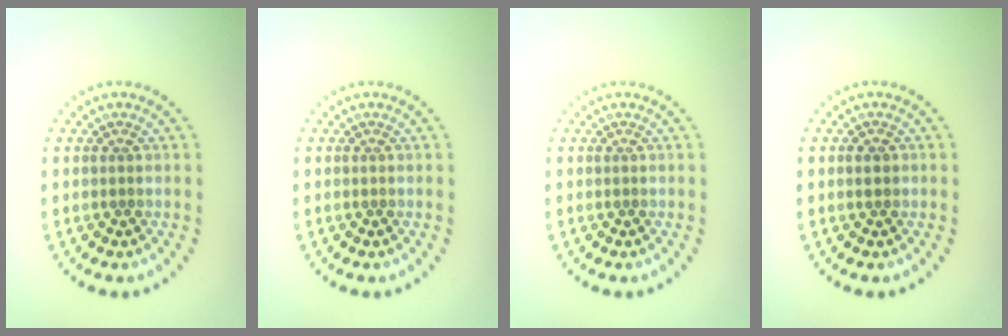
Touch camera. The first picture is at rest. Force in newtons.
{"total": 0.0}
{"total": 0.0}
{"total": 0.7, "press": 0.7, "slide": 0.1}